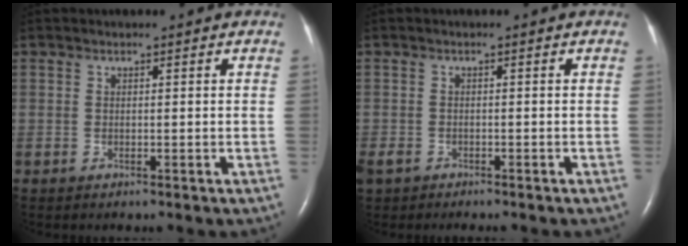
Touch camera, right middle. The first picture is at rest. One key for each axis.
{"total": 4.4, "fx": -3.2, "fy": 2.3, "fz": 1.8, "tx": -0.040, "ty": -0.005, "tz": -0.052}